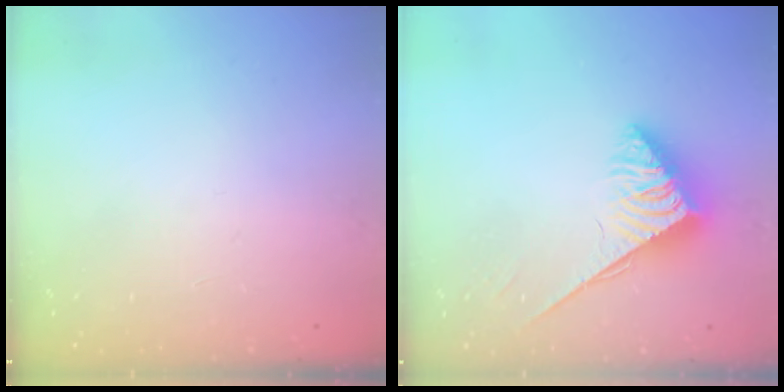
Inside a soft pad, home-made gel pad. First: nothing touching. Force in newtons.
{"total": 3.7, "press": 3.6, "slide": 0.5}